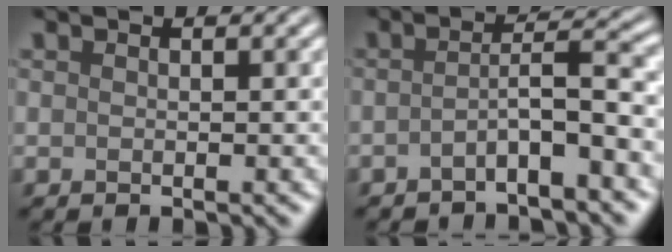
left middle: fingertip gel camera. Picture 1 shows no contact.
{"total": 3.7, "force": [-1.6, 0.6, 3.3], "torque": [-0.055, 0.015, -0.036]}